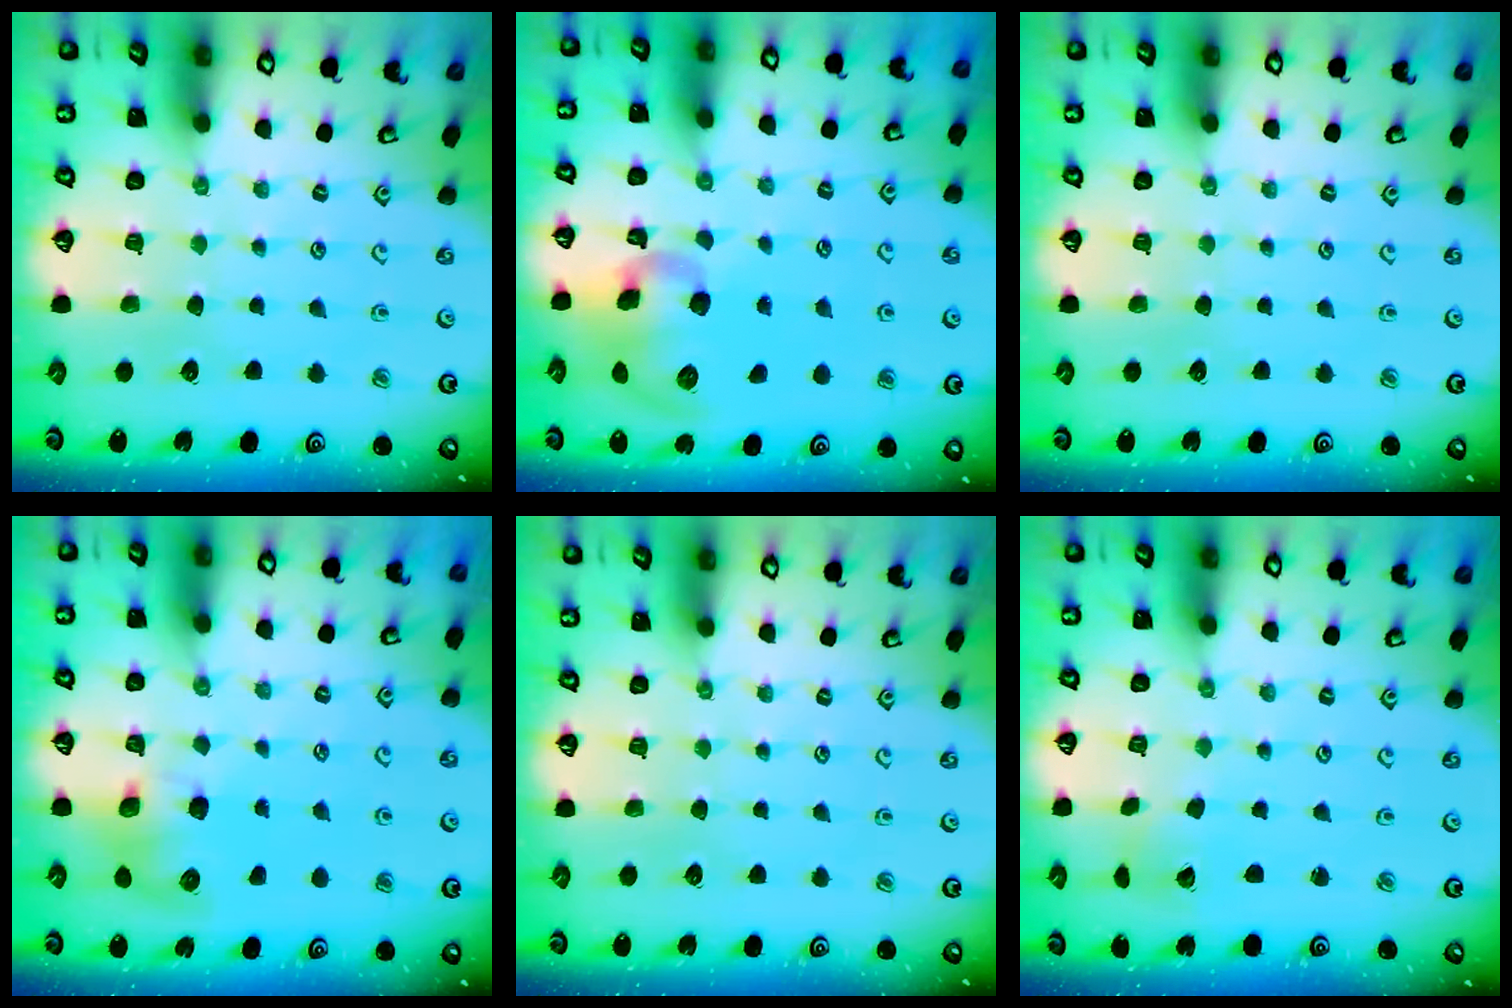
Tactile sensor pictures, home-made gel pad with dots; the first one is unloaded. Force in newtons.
{"total": 13.1, "press": 13.1, "slide": 1.0}
{"total": 0.0}
{"total": 8.0, "press": 8.0, "slide": 1.1}
{"total": 0.0}
{"total": 2.1, "press": 2.1, "slide": 0.3}